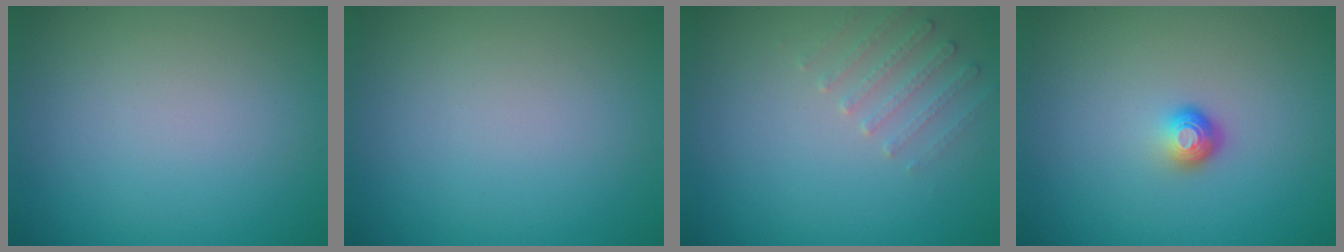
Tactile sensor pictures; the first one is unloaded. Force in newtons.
{"total": 0.0}
{"total": 1.9, "press": 1.8, "slide": 0.6}
{"total": 1.7, "press": 1.1, "slide": 1.3}